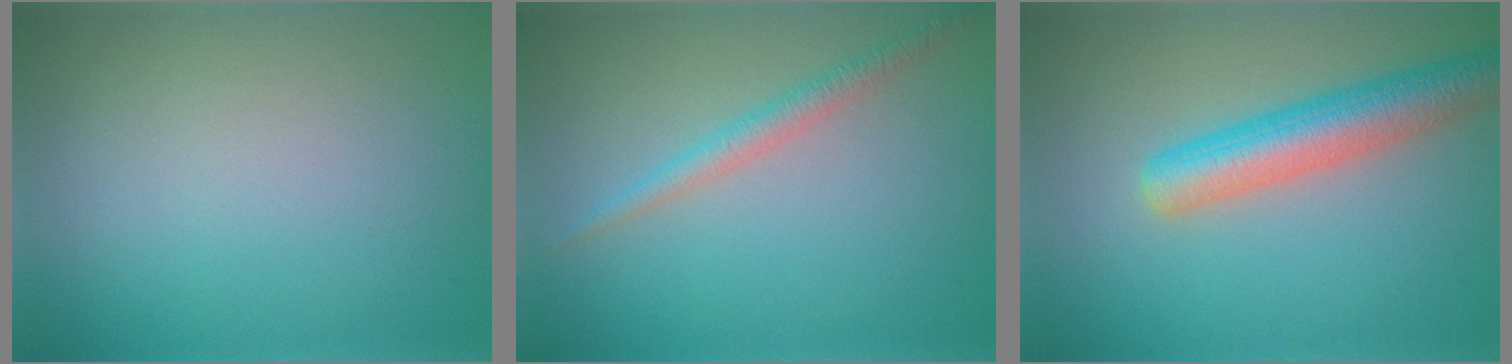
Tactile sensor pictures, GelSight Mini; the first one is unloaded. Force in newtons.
{"total": 2.0, "press": 2.0, "slide": 0.1}
{"total": 5.6, "press": 5.6, "slide": 0.2}